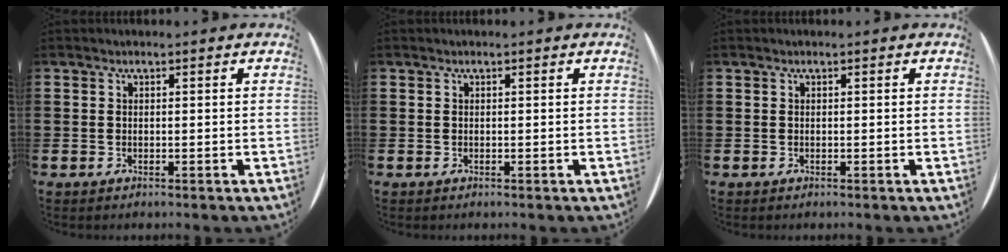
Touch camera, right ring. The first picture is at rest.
{"total": 0.0}
{"total": 0.0}